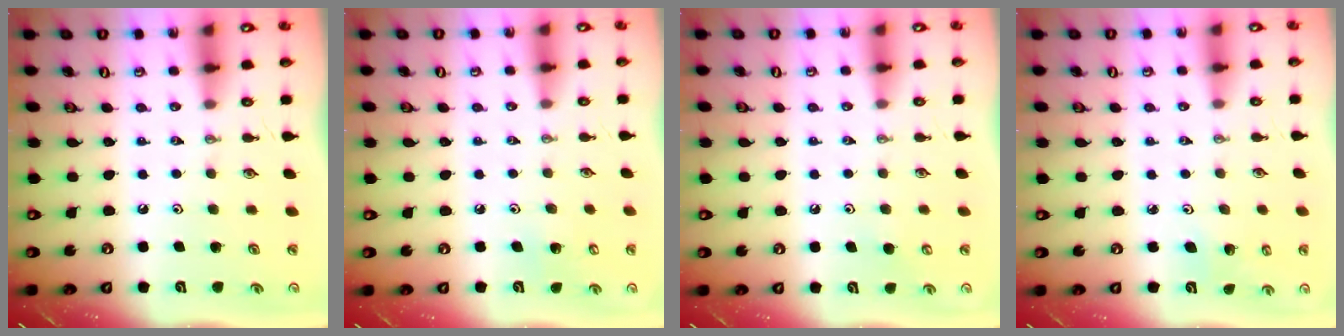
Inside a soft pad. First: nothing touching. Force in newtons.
{"total": 3.8, "press": 3.8, "slide": 0.3}
{"total": 3.9, "press": 3.9, "slide": 0.3}
{"total": 3.5, "press": 2.9, "slide": 1.9}